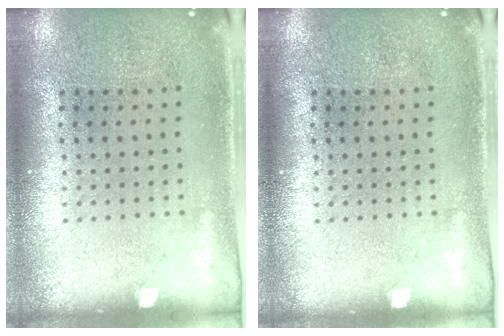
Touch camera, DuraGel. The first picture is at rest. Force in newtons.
{"total": 0.0}